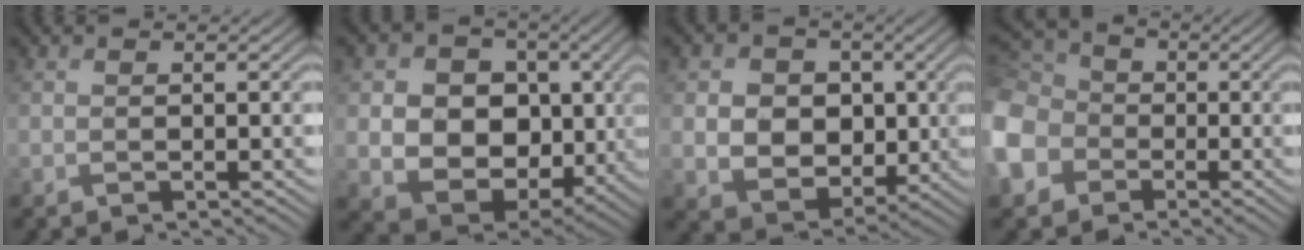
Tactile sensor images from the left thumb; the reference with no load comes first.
{"total": 12.3, "force": [0.3, 10.0, 7.2], "torque": [-0.164, -0.028, 0.009]}
{"total": 8.6, "force": [0.6, 7.3, 4.6], "torque": [-0.120, -0.009, 0.008]}
{"total": 11.7, "force": [-3.2, 9.8, 5.5], "torque": [-0.200, -0.031, -0.078]}